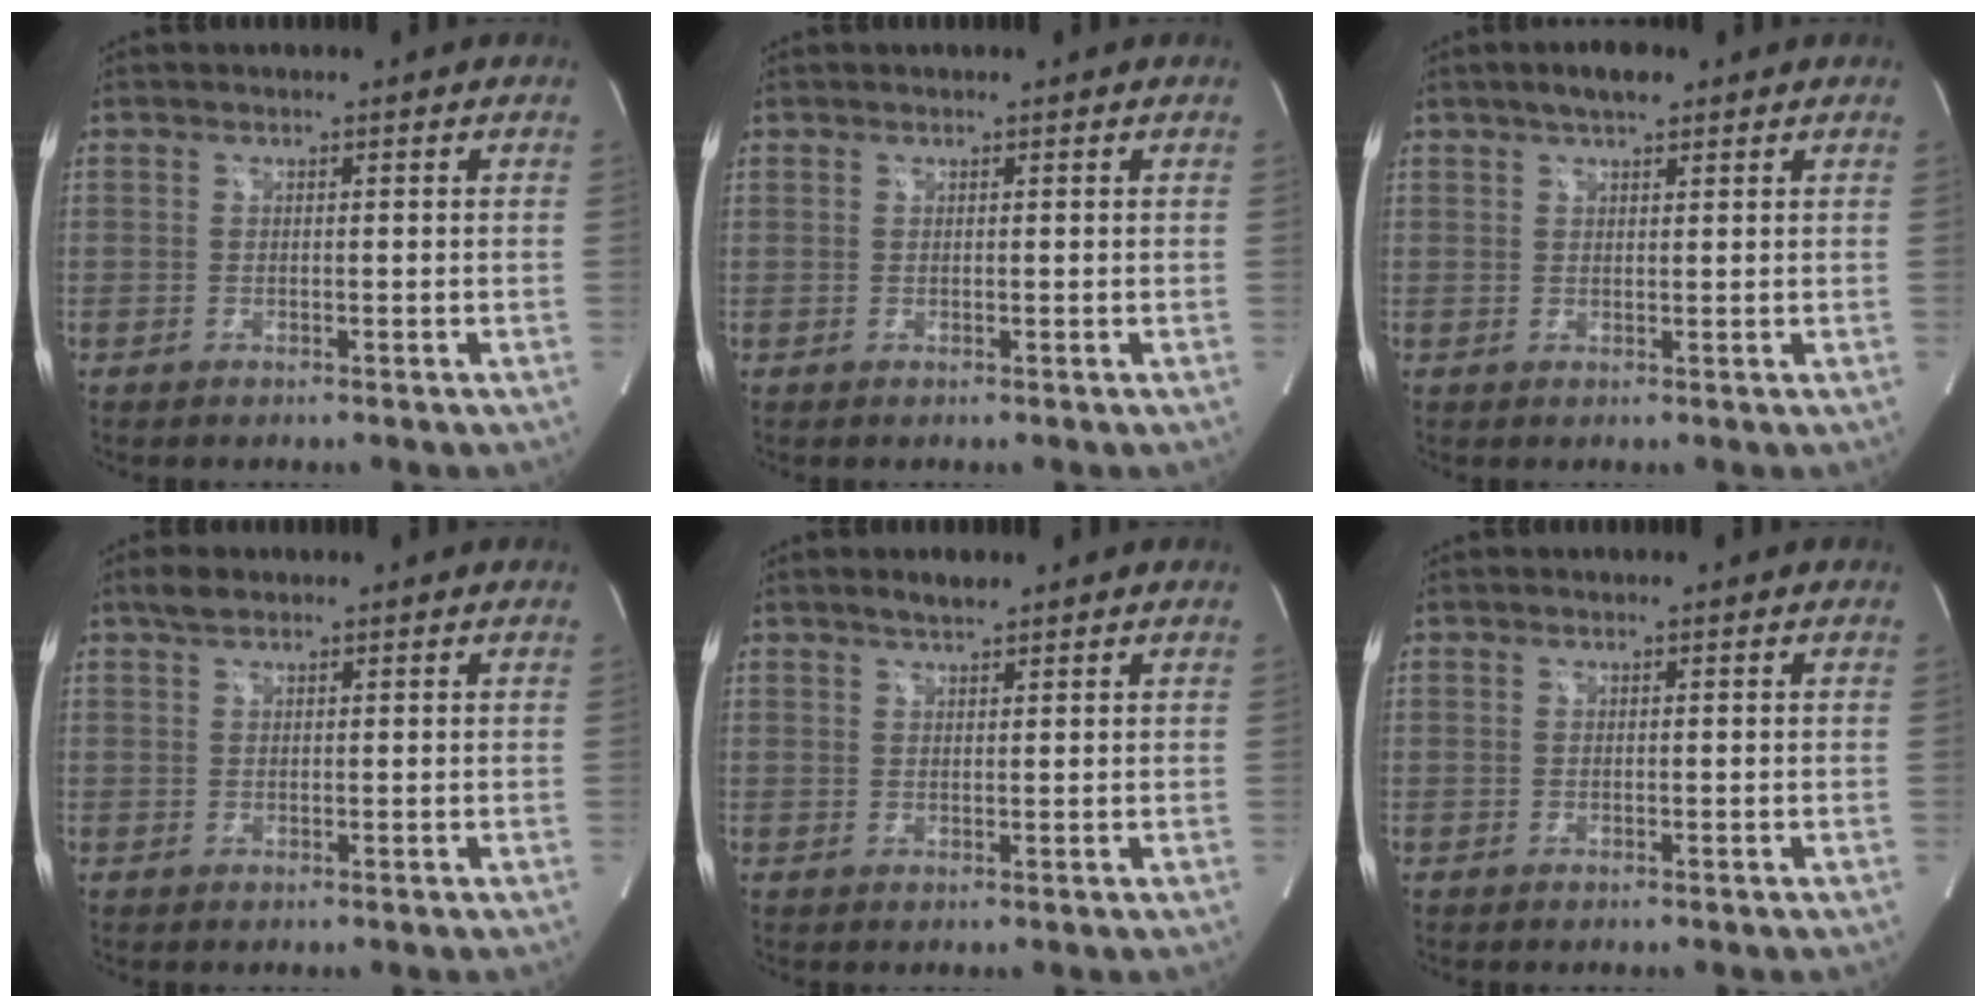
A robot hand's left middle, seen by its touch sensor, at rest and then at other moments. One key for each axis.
{"total": 0.0}
{"total": 3.8, "fx": 2.7, "fy": 1.0, "fz": 2.4, "tx": -0.048, "ty": 0.009, "tz": 0.045}
{"total": 2.0, "fx": 1.5, "fy": 0.8, "fz": 0.9, "tx": -0.026, "ty": 0.010, "tz": 0.028}
{"total": 2.3, "fx": 2.0, "fy": 0.3, "fz": 1.1, "tx": -0.030, "ty": 0.005, "tz": 0.036}
{"total": 0.0}